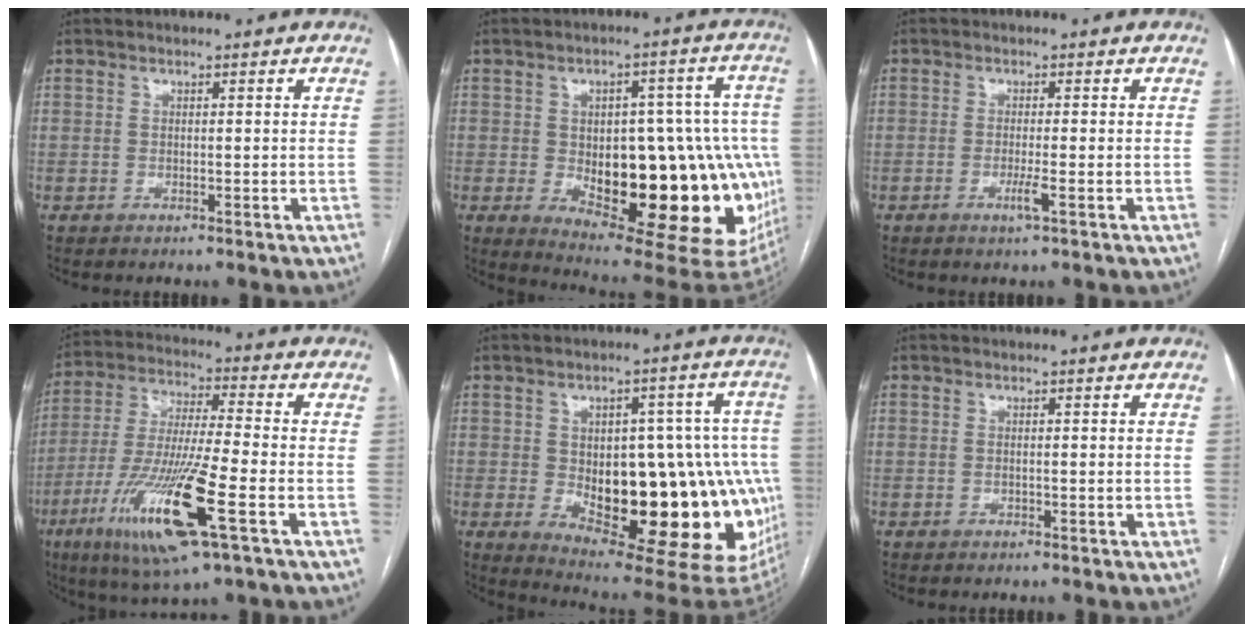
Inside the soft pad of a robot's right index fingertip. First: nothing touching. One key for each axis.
{"total": 25.2, "fx": -3.8, "fy": 9.7, "fz": 22.9, "tx": -0.234, "ty": 0.016, "tz": -0.027}
{"total": 2.3, "fx": -0.9, "fy": -0.3, "fz": 2.1, "tx": -0.040, "ty": -0.006, "tz": -0.017}
{"total": 16.9, "fx": -6.8, "fy": 1.0, "fz": 15.5, "tx": -0.322, "ty": -0.030, "tz": -0.123}
{"total": 24.9, "fx": -3.6, "fy": 10.1, "fz": 22.4, "tx": -0.236, "ty": 0.014, "tz": -0.025}
{"total": 0.0}